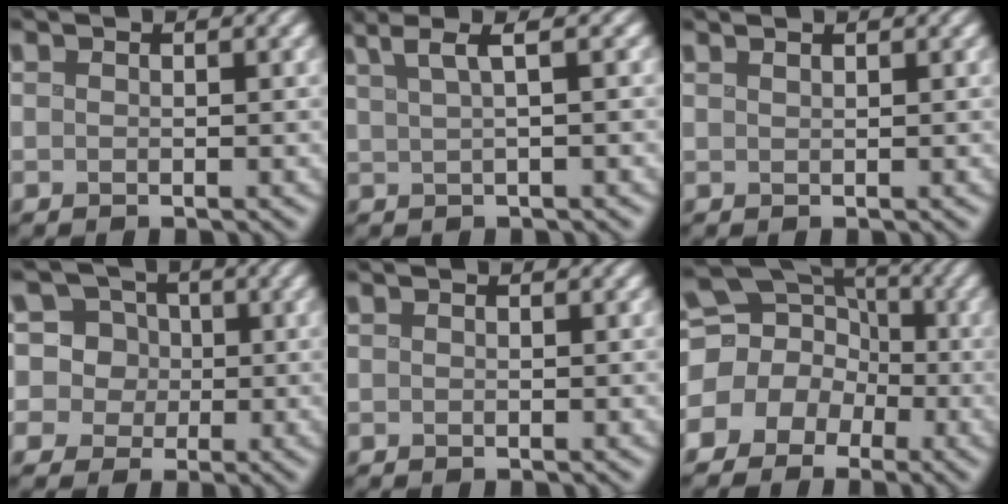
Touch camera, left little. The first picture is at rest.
{"total": 4.1, "force": [2.4, 1.0, 3.2], "torque": [-0.044, 0.015, 0.027]}
{"total": 1.2, "force": [0.9, 0.4, 0.7], "torque": [-0.002, 0.000, 0.006]}
{"total": 9.9, "force": [2.8, 8.9, 3.5], "torque": [-0.069, 0.052, 0.019]}
{"total": 0.0}
{"total": 11.9, "force": [-2.4, 11.0, 3.8], "torque": [-0.085, 0.034, -0.072]}